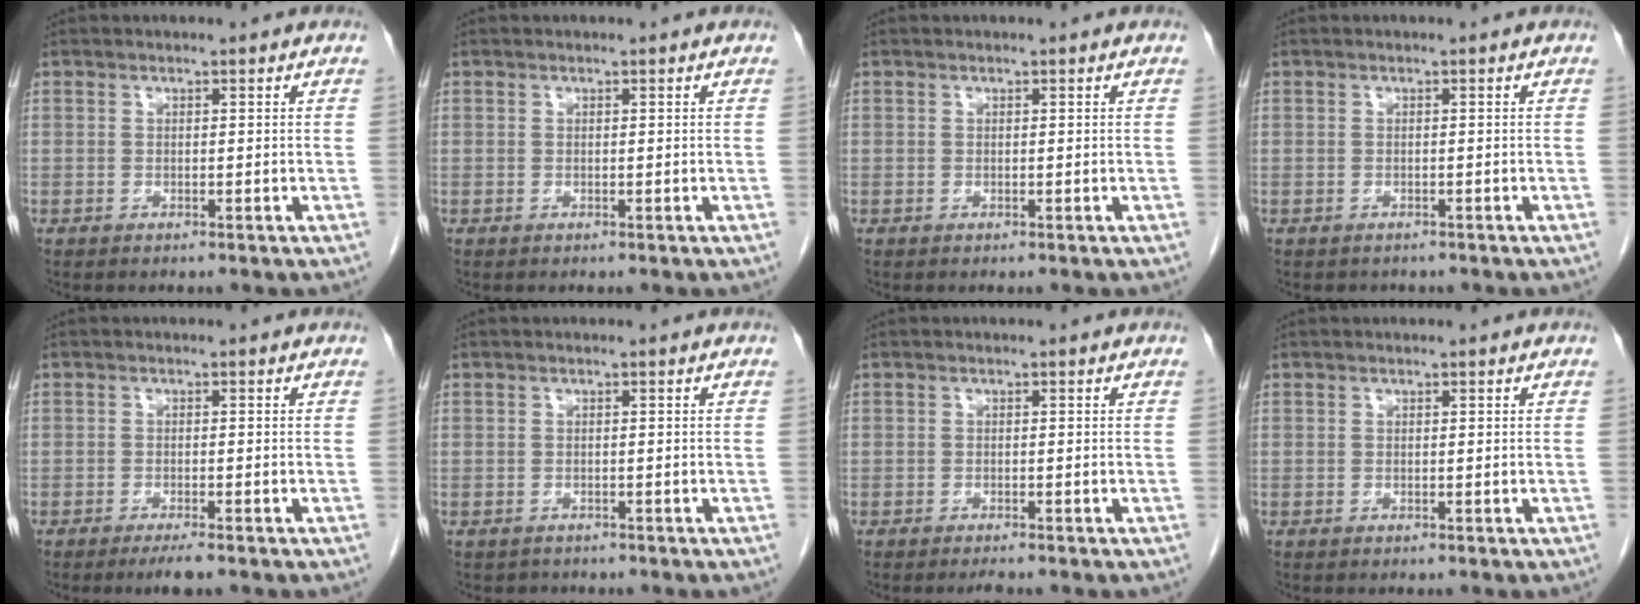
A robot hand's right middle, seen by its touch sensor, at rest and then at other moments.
{"total": 0.0}
{"total": 0.0}
{"total": 1.8, "force": [-1.5, 0.9, 0.2], "torque": [-0.010, -0.001, -0.019]}
{"total": 2.6, "force": [-1.9, 0.2, 1.7], "torque": [-0.028, -0.005, -0.031]}
{"total": 1.3, "force": [-1.1, 0.7, -0.1], "torque": [-0.011, 0.000, -0.017]}
{"total": 1.2, "force": [-1.0, 0.0, 0.5], "torque": [-0.009, -0.003, -0.014]}
{"total": 0.0}